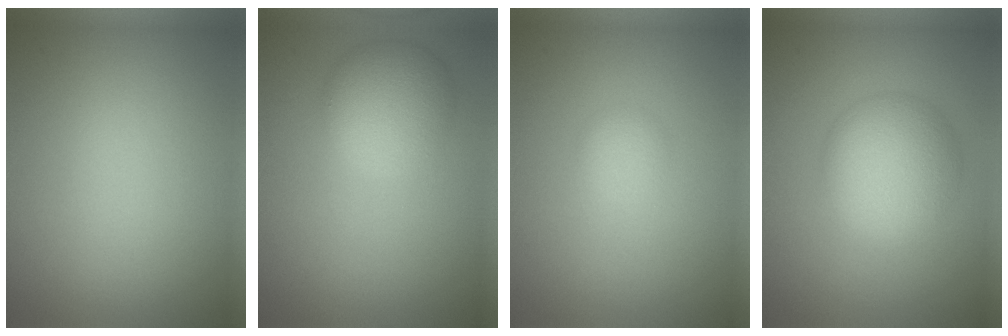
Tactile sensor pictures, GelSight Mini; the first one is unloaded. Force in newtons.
{"total": 4.7, "press": 4.7, "slide": 0.1}
{"total": 1.4, "press": 1.4, "slide": 0.1}
{"total": 5.8, "press": 5.8, "slide": 0.2}